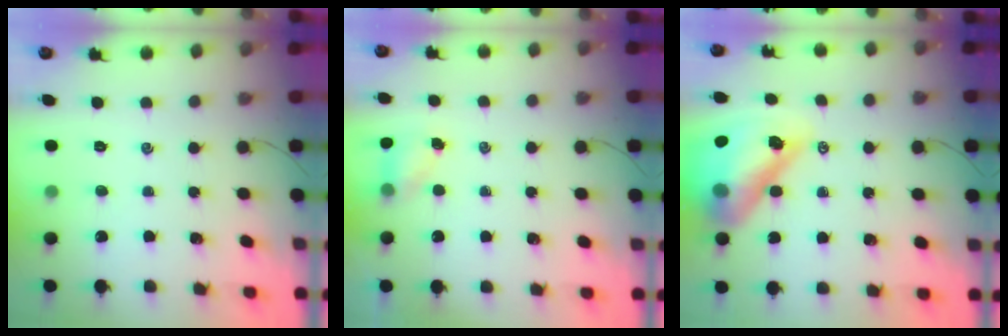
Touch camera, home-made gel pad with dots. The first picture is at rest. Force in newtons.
{"total": 4.9, "press": 4.8, "slide": 1.2}
{"total": 19.3, "press": 18.5, "slide": 5.5}